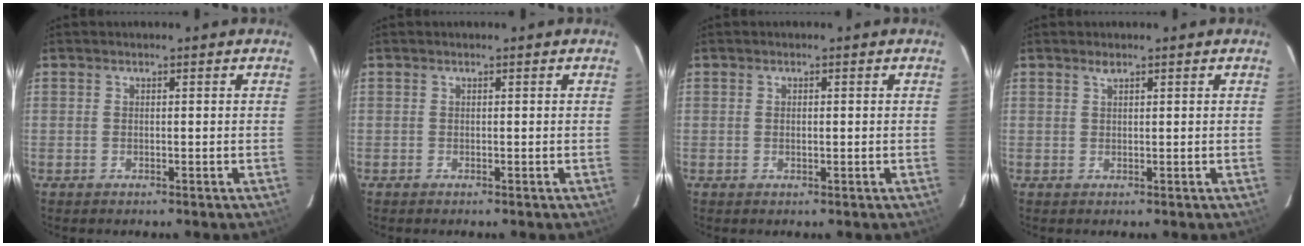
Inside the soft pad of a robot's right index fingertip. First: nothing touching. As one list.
[{"total": 0.0}, {"total": 0.7, "force": [0.0, 0.4, 0.6], "torque": [-0.011, 0.002, 0.000]}, {"total": 0.8, "force": [0.7, 0.3, 0.4], "torque": [-0.007, 0.002, 0.012]}]